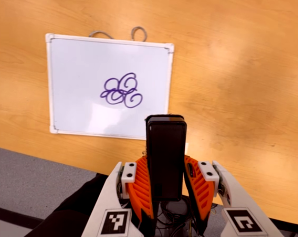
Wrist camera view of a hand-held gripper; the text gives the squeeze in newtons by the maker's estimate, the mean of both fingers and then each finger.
{"total": 5.3, "left": 3.6, "right": 6.9}